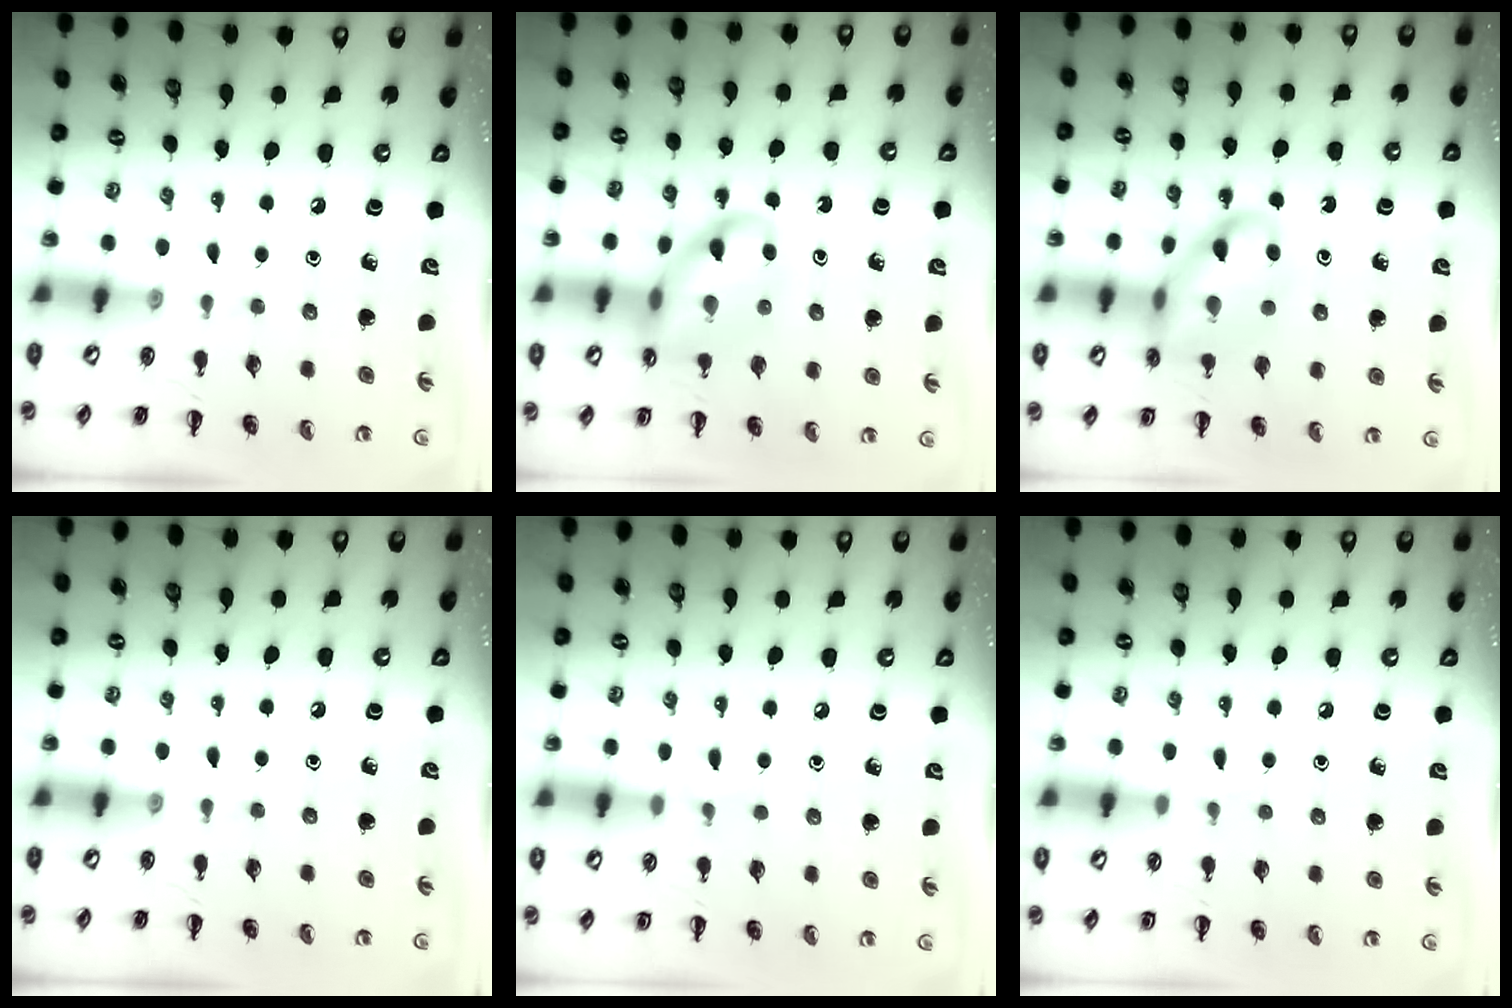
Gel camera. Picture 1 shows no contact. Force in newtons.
{"total": 13.8, "press": 13.6, "slide": 2.1}
{"total": 15.0, "press": 14.7, "slide": 2.8}
{"total": 0.0}
{"total": 4.3, "press": 4.1, "slide": 1.4}
{"total": 3.4, "press": 3.2, "slide": 1.1}